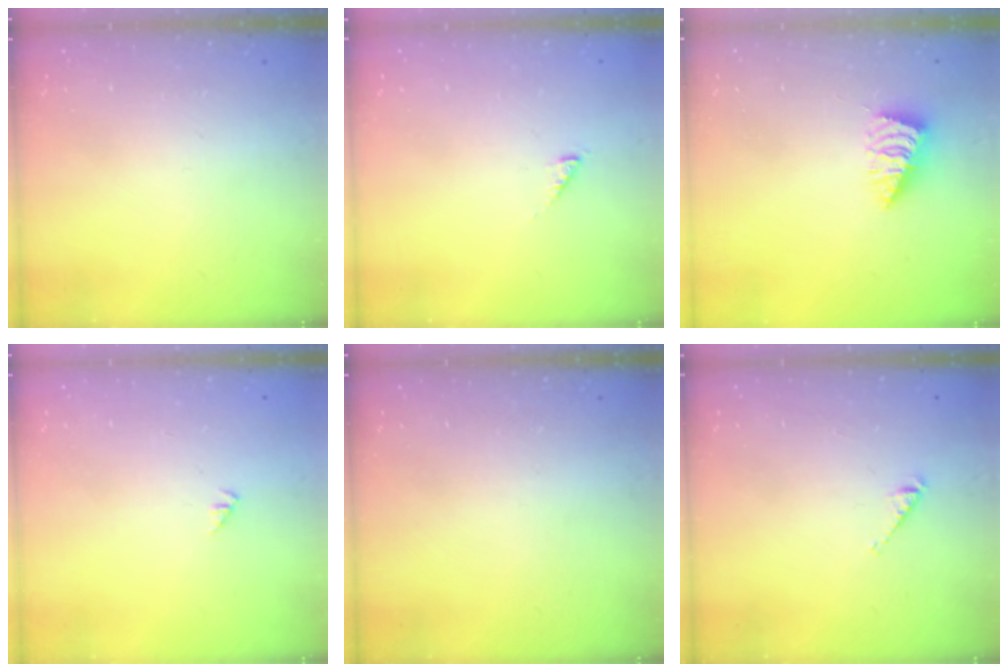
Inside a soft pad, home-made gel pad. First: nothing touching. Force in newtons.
{"total": 1.2, "press": 1.2, "slide": 0.3}
{"total": 2.1, "press": 2.1, "slide": 0.1}
{"total": 1.2, "press": 1.2, "slide": 0.2}
{"total": 0.0}
{"total": 3.3, "press": 3.2, "slide": 0.5}